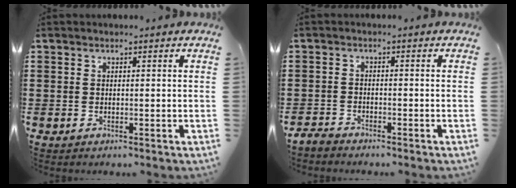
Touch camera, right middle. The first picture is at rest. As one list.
[{"total": 2.2, "force": [-2.1, 0.6, 0.2], "torque": [-0.008, 0.005, -0.046]}]